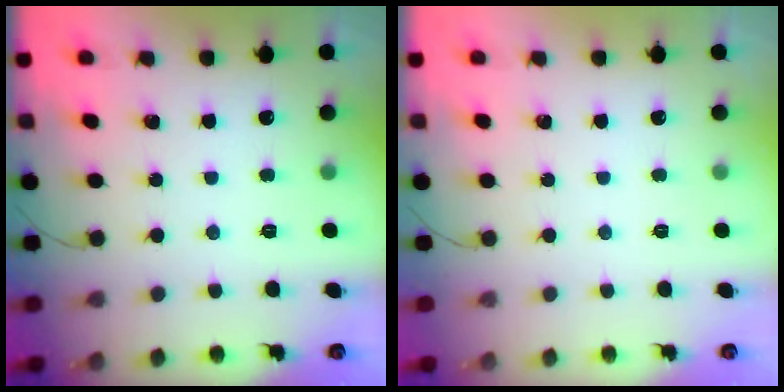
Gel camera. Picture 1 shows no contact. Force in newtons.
{"total": 0.0}